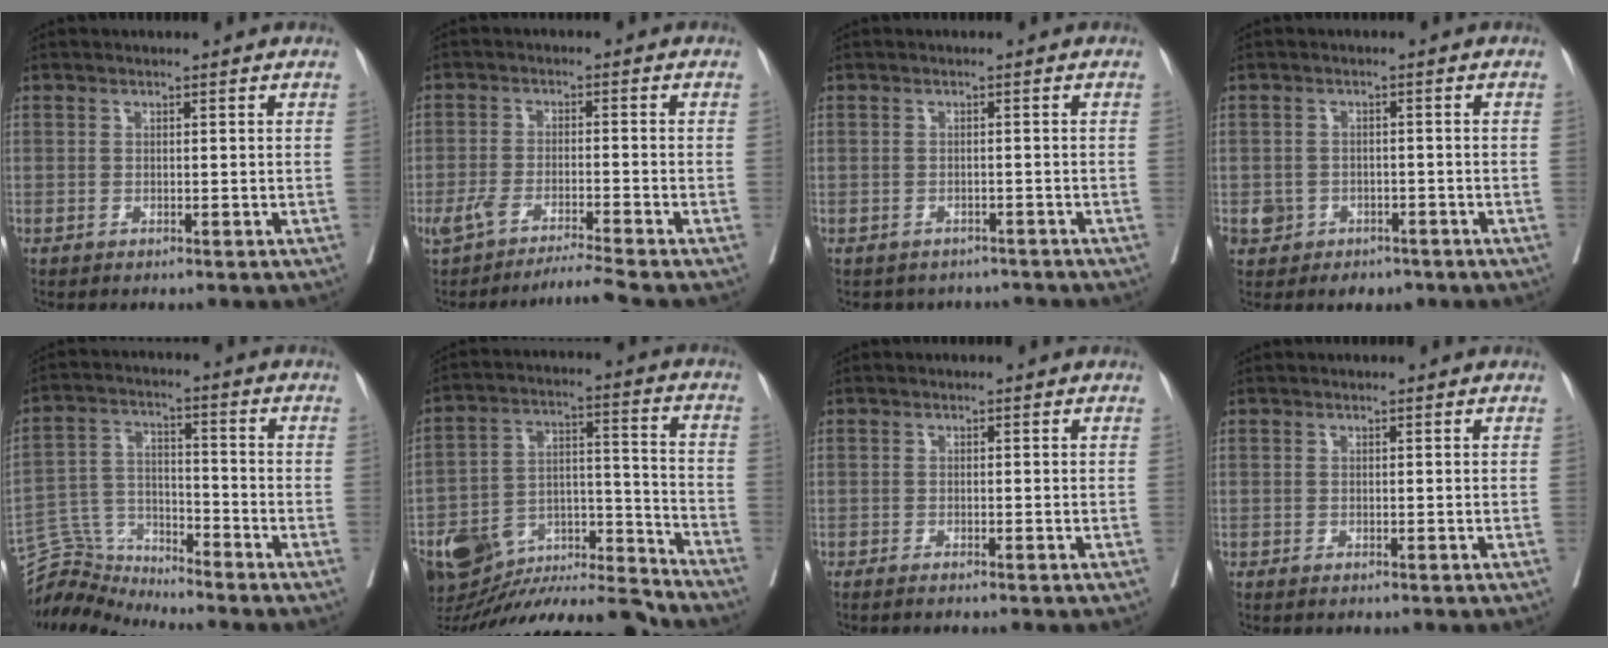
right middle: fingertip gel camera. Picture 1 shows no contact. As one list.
[{"total": 5.8, "force": [-5.0, -1.3, 2.7], "torque": [-0.053, -0.009, -0.088]}, {"total": 5.1, "force": [-4.6, 2.2, 0.1], "torque": [0.006, 0.011, -0.050]}, {"total": 4.6, "force": [-2.2, 3.9, 1.1], "torque": [-0.015, 0.012, -0.023]}, {"total": 6.9, "force": [-6.7, -0.3, -1.8], "torque": [0.021, 0.024, -0.125]}, {"total": 20.0, "force": [-17.4, 4.9, 8.5], "torque": [-0.159, 0.036, -0.287]}, {"total": 1.7, "force": [-1.5, -0.3, 0.8], "torque": [-0.010, 0.002, -0.019]}, {"total": 0.0}]